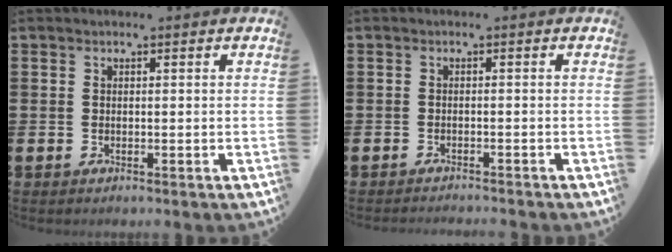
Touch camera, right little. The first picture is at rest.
{"total": 0.8, "force": [-0.8, -0.1, 0.0], "torque": [-0.001, 0.000, -0.017]}